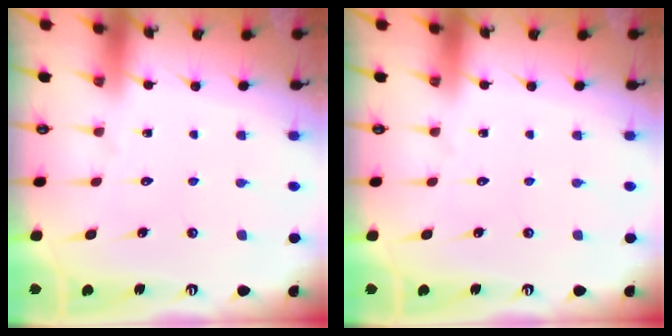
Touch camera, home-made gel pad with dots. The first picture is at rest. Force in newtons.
{"total": 0.0}